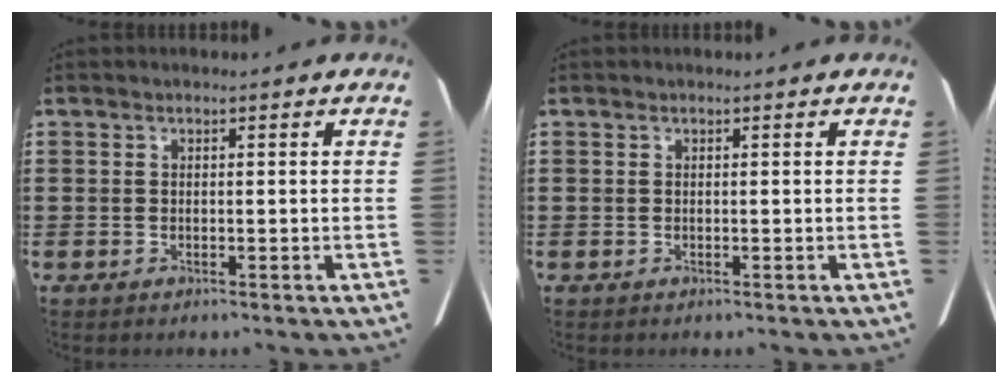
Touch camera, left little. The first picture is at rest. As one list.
[{"total": 0.0}]